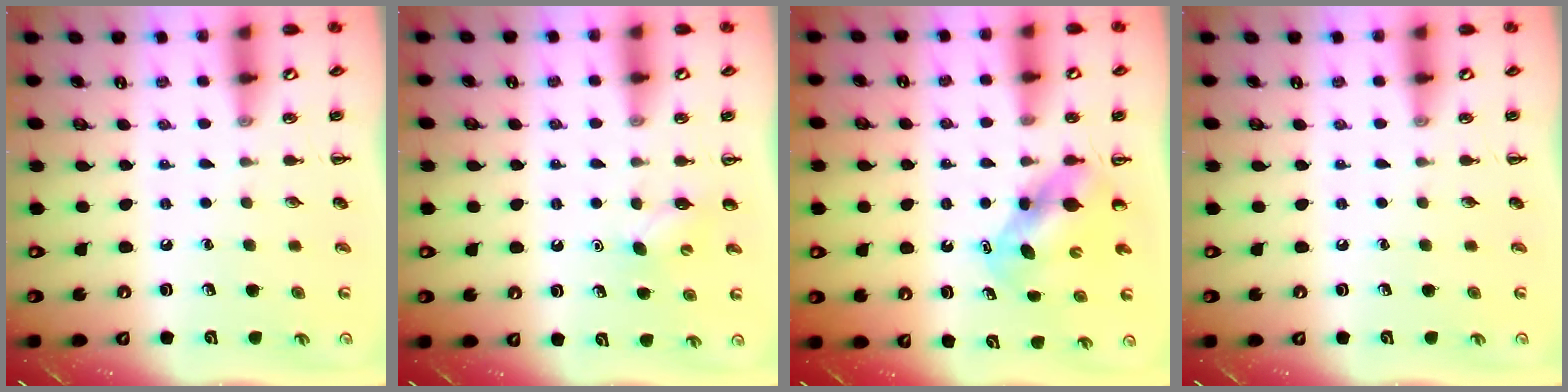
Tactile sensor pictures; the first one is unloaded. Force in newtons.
{"total": 3.0, "press": 2.9, "slide": 0.7}
{"total": 5.4, "press": 5.4, "slide": 0.5}
{"total": 0.0}